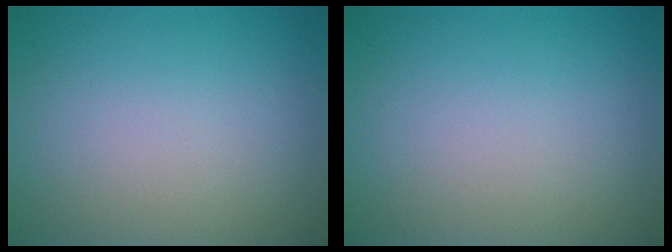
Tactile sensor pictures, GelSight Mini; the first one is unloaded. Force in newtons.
{"total": 0.0}